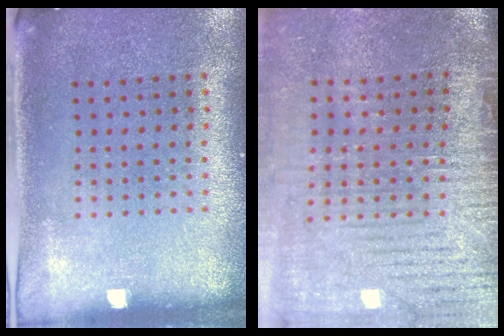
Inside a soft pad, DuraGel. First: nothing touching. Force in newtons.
{"total": 4.3, "press": 3.7, "slide": 2.2}